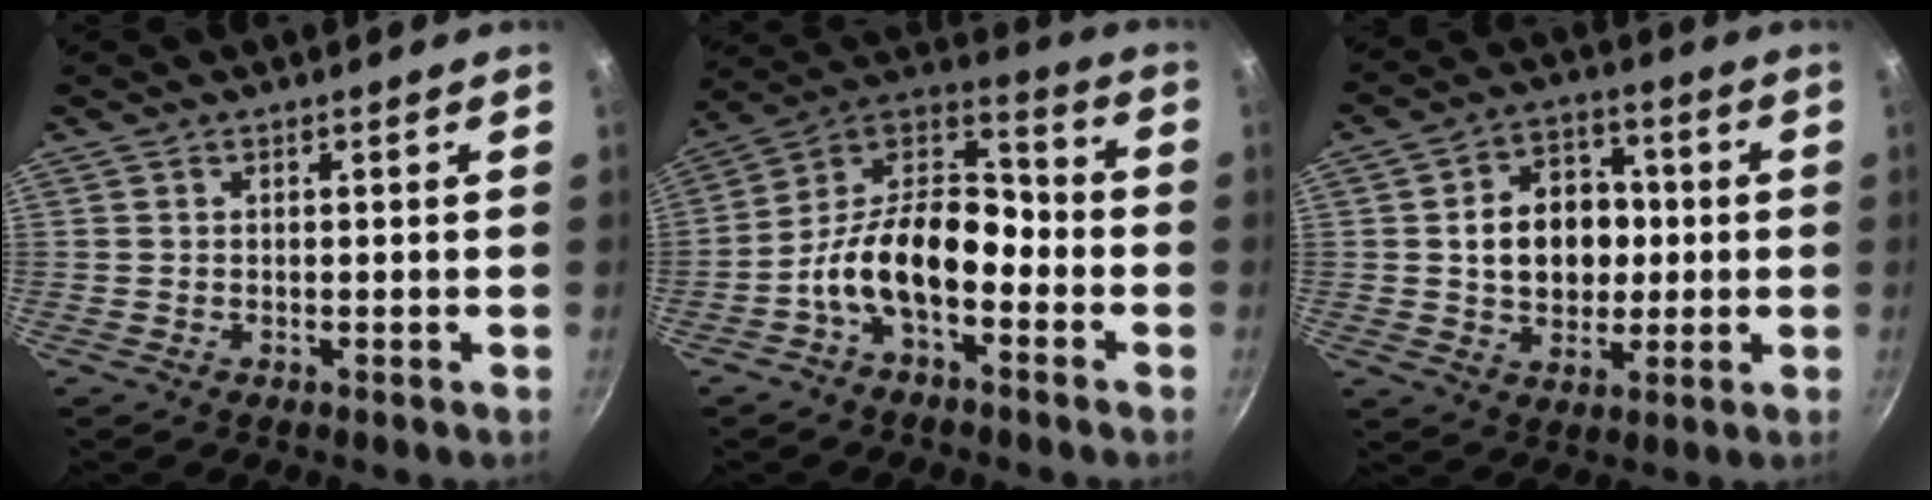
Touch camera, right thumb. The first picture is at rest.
{"total": 14.8, "force": [-5.5, 8.4, 10.9], "torque": [-0.163, 0.071, -0.120]}
{"total": 12.9, "force": [0.7, 10.0, 8.1], "torque": [-0.089, 0.016, 0.011]}